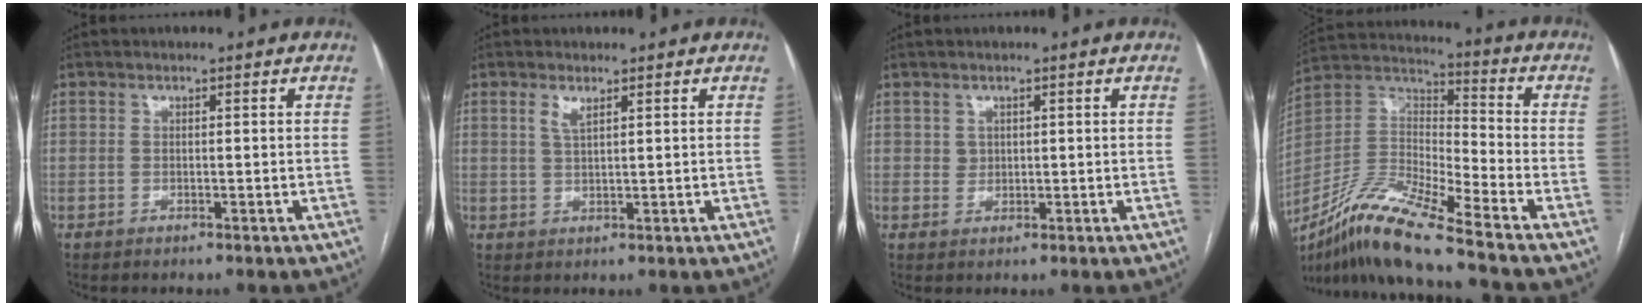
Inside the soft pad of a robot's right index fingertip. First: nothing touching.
{"total": 2.1, "force": [1.2, 0.4, 1.6], "torque": [-0.039, -0.001, 0.027]}
{"total": 1.4, "force": [0.6, 1.3, 0.3], "torque": [0.003, -0.001, 0.008]}
{"total": 15.4, "force": [-12.0, 0.1, 9.6], "torque": [-0.194, -0.003, -0.225]}